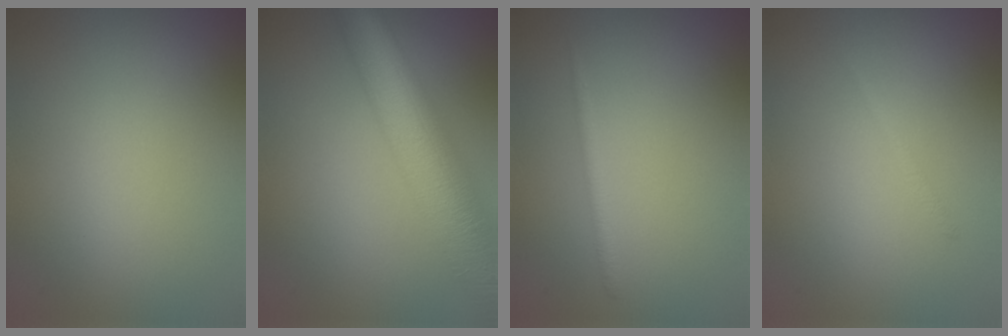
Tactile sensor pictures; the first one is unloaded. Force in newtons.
{"total": 11.5, "press": 11.5, "slide": 0.5}
{"total": 1.0, "press": 1.0, "slide": 0.1}
{"total": 0.6, "press": 0.6, "slide": 0.1}